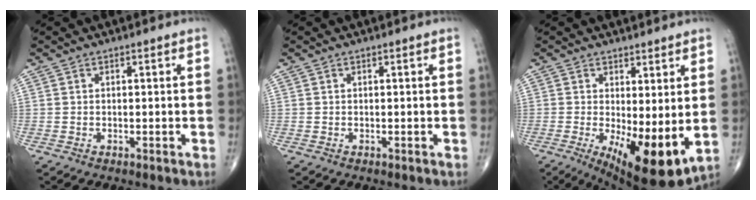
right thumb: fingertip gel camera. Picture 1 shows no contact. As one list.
[{"total": 0.0}, {"total": 12.1, "force": [-1.3, 4.2, 11.2], "torque": [-0.169, -0.029, -0.006]}]